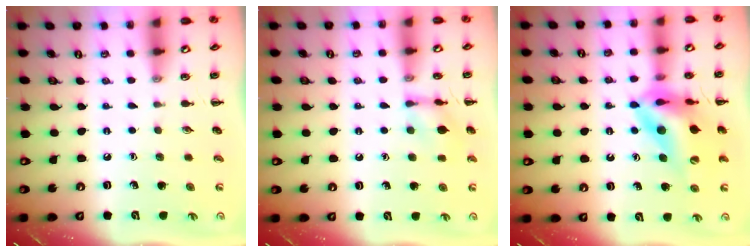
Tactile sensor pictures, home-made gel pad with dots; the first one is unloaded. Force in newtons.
{"total": 8.7, "press": 8.7, "slide": 0.5}
{"total": 15.1, "press": 14.4, "slide": 4.7}